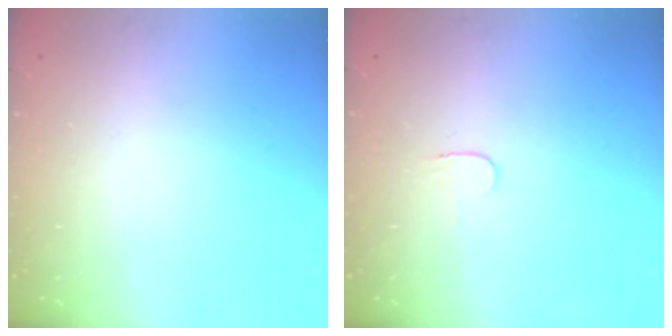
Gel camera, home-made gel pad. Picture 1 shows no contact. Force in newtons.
{"total": 3.7, "press": 3.7, "slide": 0.4}